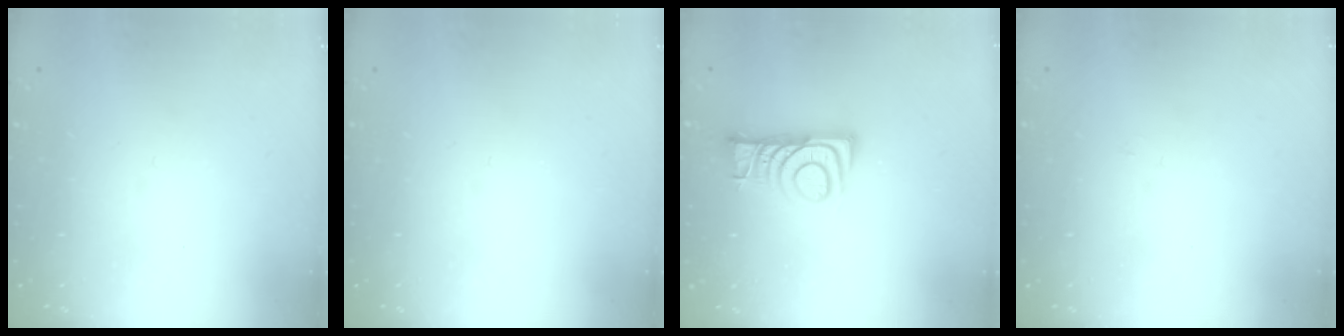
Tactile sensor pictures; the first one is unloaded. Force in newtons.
{"total": 0.0}
{"total": 8.0, "press": 7.9, "slide": 0.5}
{"total": 2.2, "press": 2.2, "slide": 0.3}